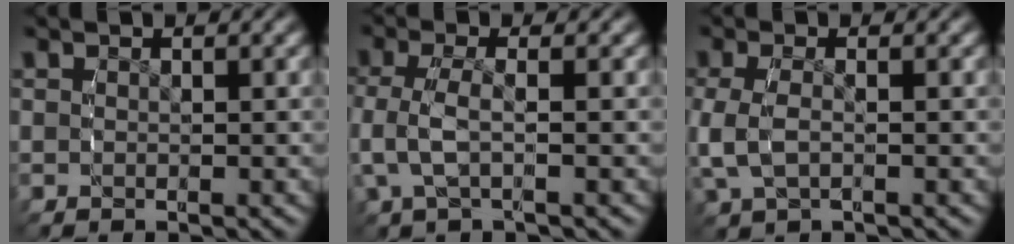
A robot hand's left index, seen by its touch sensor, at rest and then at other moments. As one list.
[{"total": 2.9, "force": [-0.5, 1.4, 2.5], "torque": [-0.070, -0.005, -0.007]}, {"total": 2.9, "force": [-0.5, 1.7, 2.3], "torque": [-0.068, -0.012, 0.002]}]